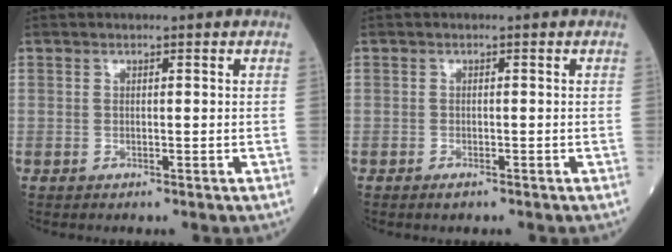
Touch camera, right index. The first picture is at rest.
{"total": 1.0, "force": [-0.8, 0.3, 0.5], "torque": [-0.010, 0.000, -0.011]}